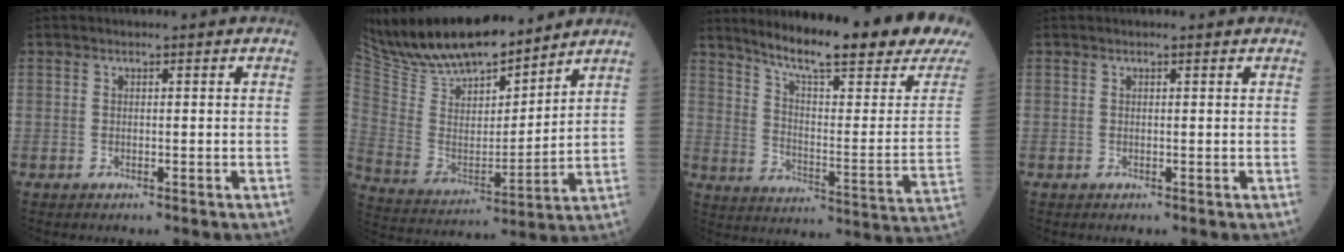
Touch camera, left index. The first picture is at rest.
{"total": 20.5, "force": [17.8, 4.8, 8.9], "torque": [-0.170, 0.005, 0.323]}
{"total": 22.8, "force": [19.1, 0.6, 12.4], "torque": [-0.186, -0.071, 0.262]}
{"total": 0.5, "force": [0.4, 0.3, 0.1], "torque": [-0.013, 0.003, 0.008]}